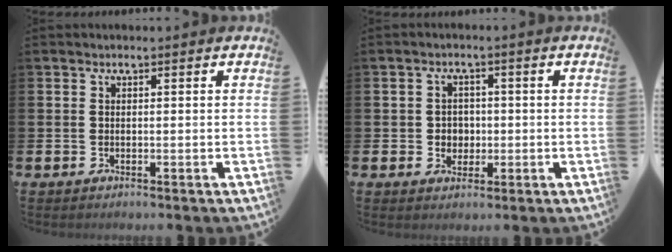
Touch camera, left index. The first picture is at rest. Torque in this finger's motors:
{"motor_torque": [0.17, 0.15, 0.04, 0.04]}